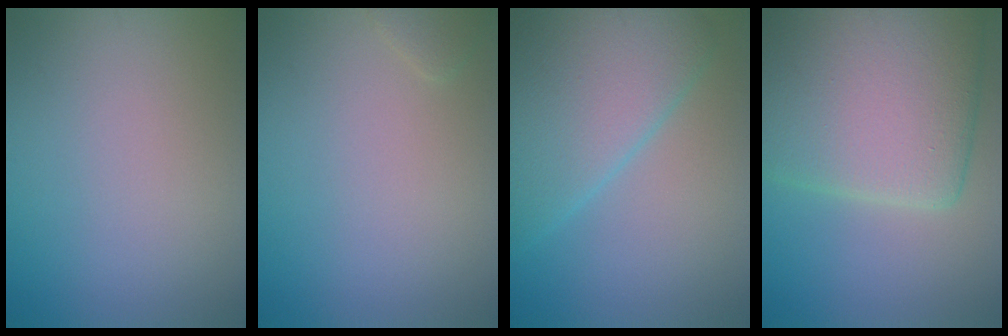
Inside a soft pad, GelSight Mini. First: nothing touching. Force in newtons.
{"total": 0.8, "press": 0.8, "slide": 0.0}
{"total": 7.9, "press": 7.9, "slide": 0.2}
{"total": 12.6, "press": 12.6, "slide": 0.9}